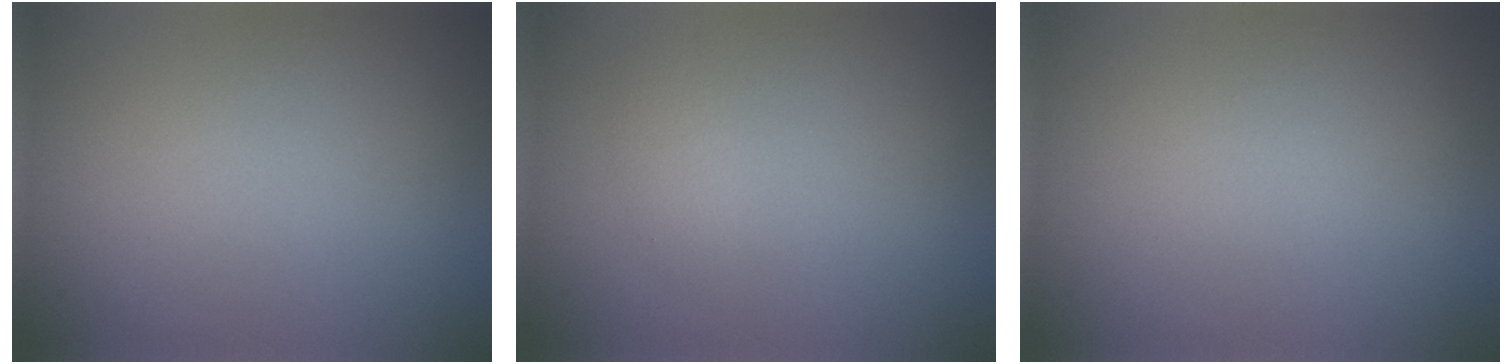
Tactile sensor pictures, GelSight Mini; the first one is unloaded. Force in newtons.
{"total": 0.8, "press": 0.8, "slide": 0.1}
{"total": 0.0}